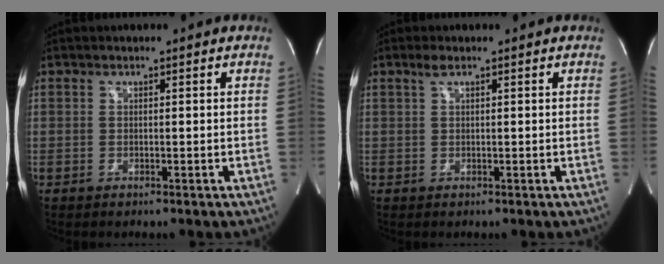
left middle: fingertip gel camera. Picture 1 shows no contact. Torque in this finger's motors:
{"motor_torque": [0.19, -0.08, -0.03, 0.00]}